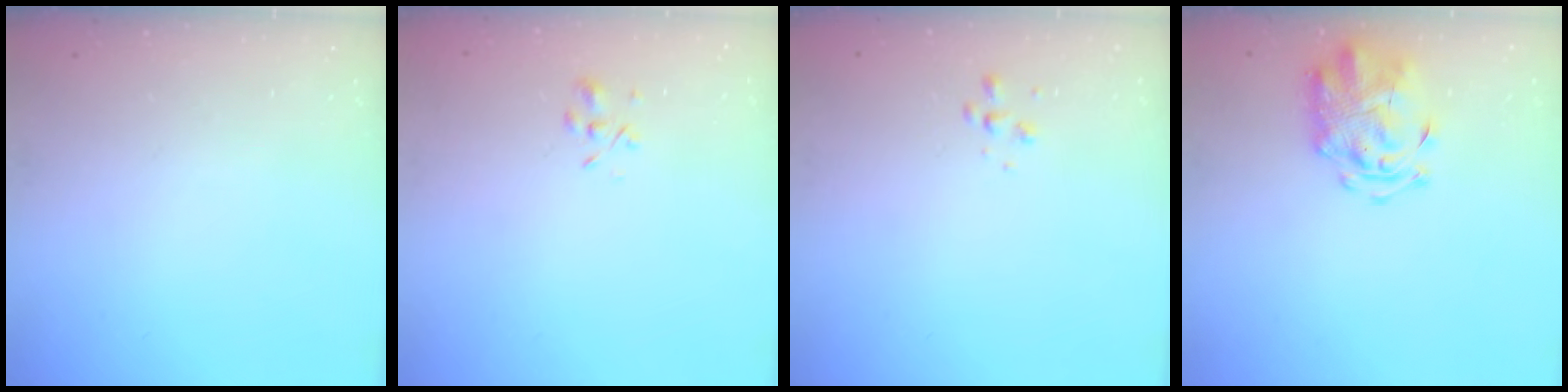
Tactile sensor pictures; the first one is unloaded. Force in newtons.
{"total": 2.6, "press": 2.4, "slide": 1.0}
{"total": 0.5, "press": 0.5, "slide": 0.0}
{"total": 3.1, "press": 3.0, "slide": 1.0}